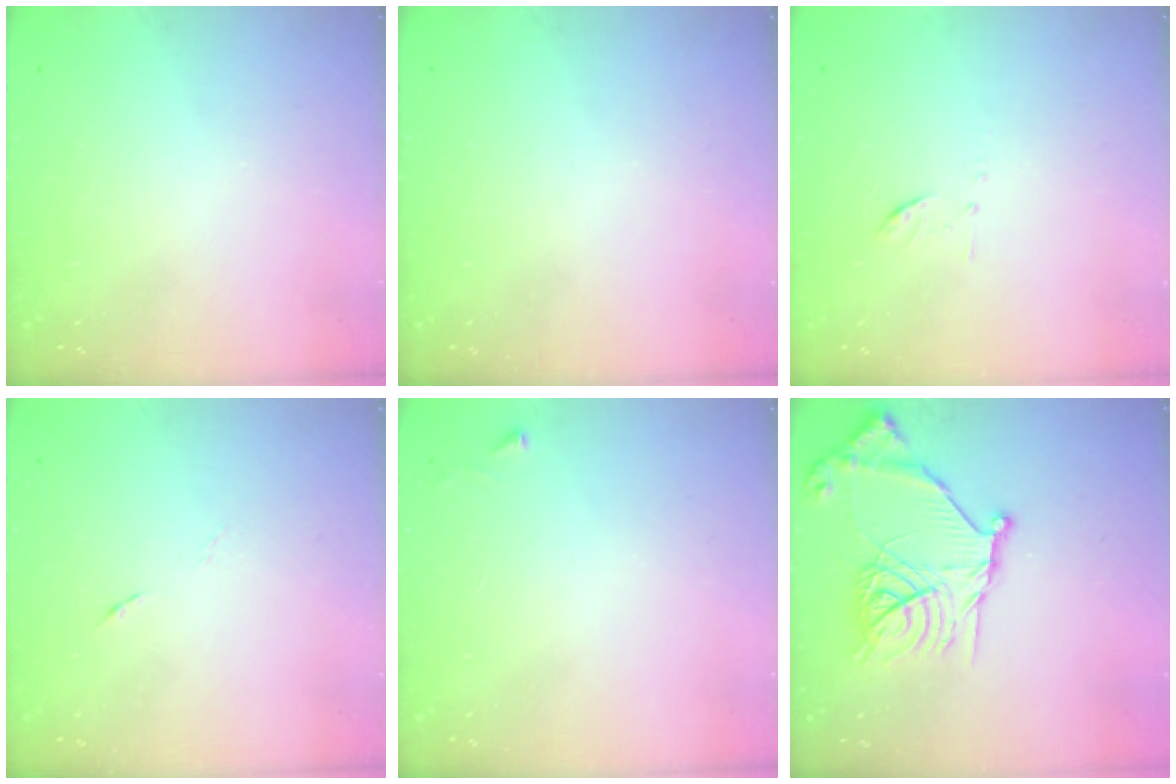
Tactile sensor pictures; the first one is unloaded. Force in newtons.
{"total": 0.0}
{"total": 6.0, "press": 6.0, "slide": 0.4}
{"total": 4.0, "press": 3.8, "slide": 1.2}
{"total": 2.3, "press": 2.3, "slide": 0.4}
{"total": 18.8, "press": 18.7, "slide": 2.0}